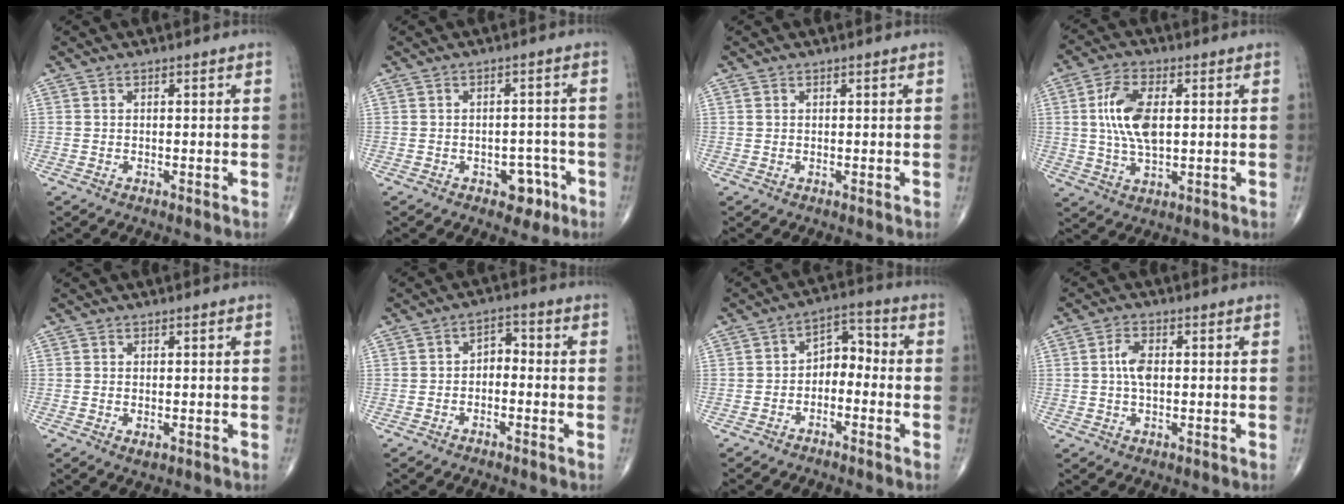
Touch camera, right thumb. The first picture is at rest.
{"total": 4.7, "force": [-2.4, 3.1, 2.6], "torque": [-0.009, 0.022, -0.028]}
{"total": 0.6, "force": [0.2, 0.4, 0.3], "torque": [-0.004, 0.002, 0.005]}
{"total": 10.4, "force": [1.5, 5.2, 8.8], "torque": [-0.176, -0.001, 0.029]}
{"total": 1.2, "force": [-0.2, 0.7, 0.9], "torque": [-0.014, -0.004, -0.001]}
{"total": 3.5, "force": [-1.1, 2.4, 2.3], "torque": [-0.019, 0.027, -0.029]}
{"total": 6.1, "force": [-2.1, 4.1, 3.9], "torque": [-0.037, 0.045, -0.048]}
{"total": 4.3, "force": [0.3, 2.3, 3.6], "torque": [-0.075, 0.005, 0.001]}